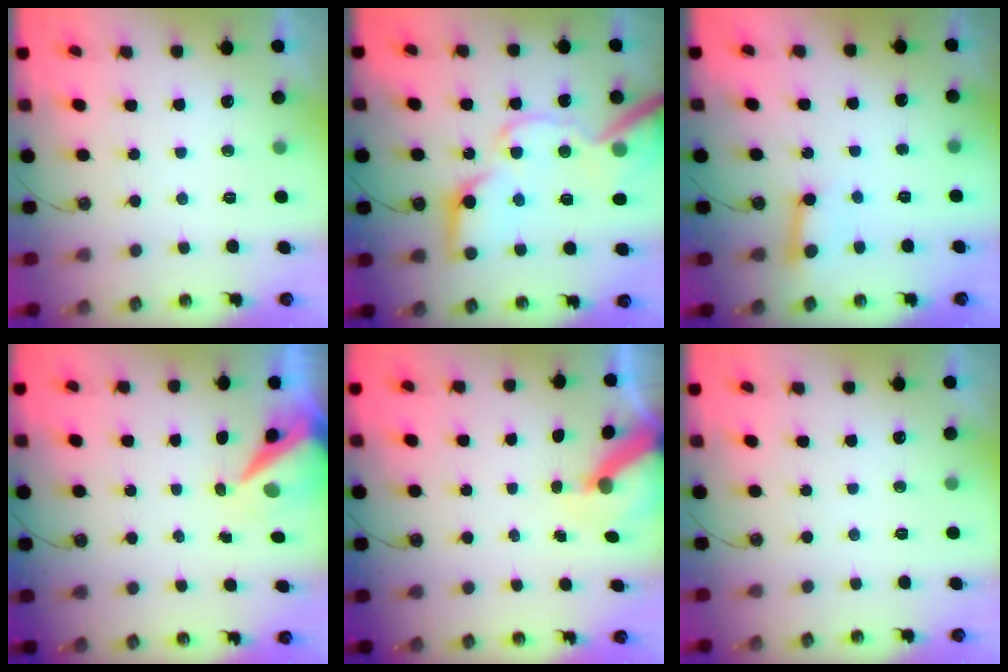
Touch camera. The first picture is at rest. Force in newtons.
{"total": 22.9, "press": 22.6, "slide": 3.3}
{"total": 6.0, "press": 6.0, "slide": 0.6}
{"total": 8.6, "press": 8.6, "slide": 1.1}
{"total": 6.3, "press": 6.3, "slide": 0.5}
{"total": 0.0}